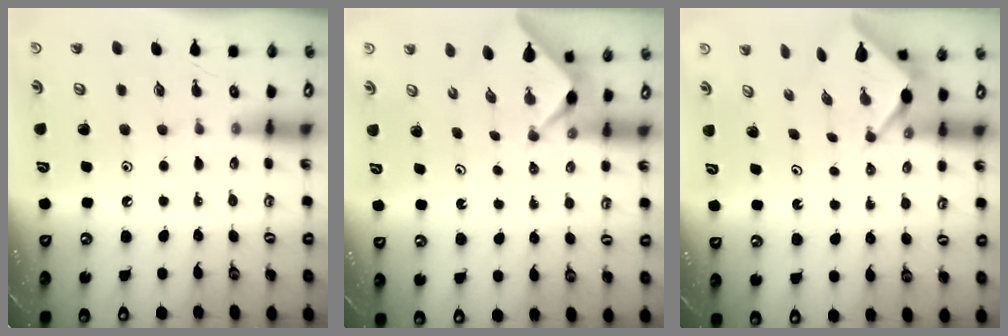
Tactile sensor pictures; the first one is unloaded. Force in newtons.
{"total": 2.4, "press": 2.4, "slide": 0.3}
{"total": 3.1, "press": 3.1, "slide": 0.3}